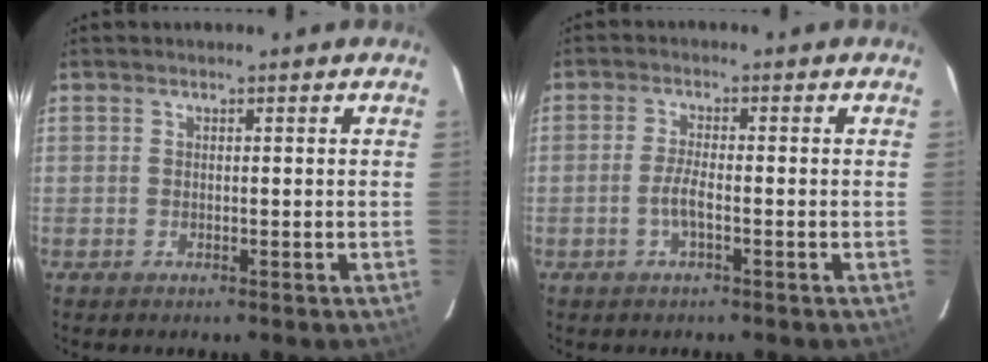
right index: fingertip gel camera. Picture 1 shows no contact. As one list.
[{"total": 2.8, "force": [-1.2, 0.4, 2.5], "torque": [-0.054, -0.001, -0.023]}]